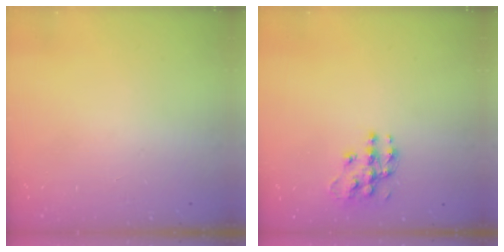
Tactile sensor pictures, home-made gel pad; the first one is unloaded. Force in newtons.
{"total": 11.3, "press": 11.3, "slide": 0.7}